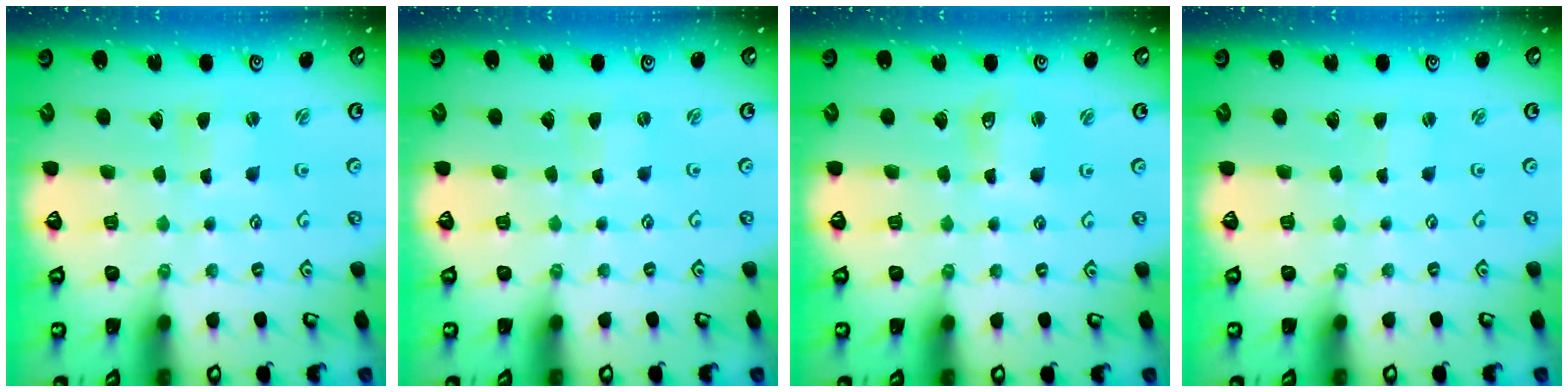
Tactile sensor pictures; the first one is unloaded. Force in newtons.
{"total": 0.0}
{"total": 3.6, "press": 3.6, "slide": 0.4}
{"total": 0.0}